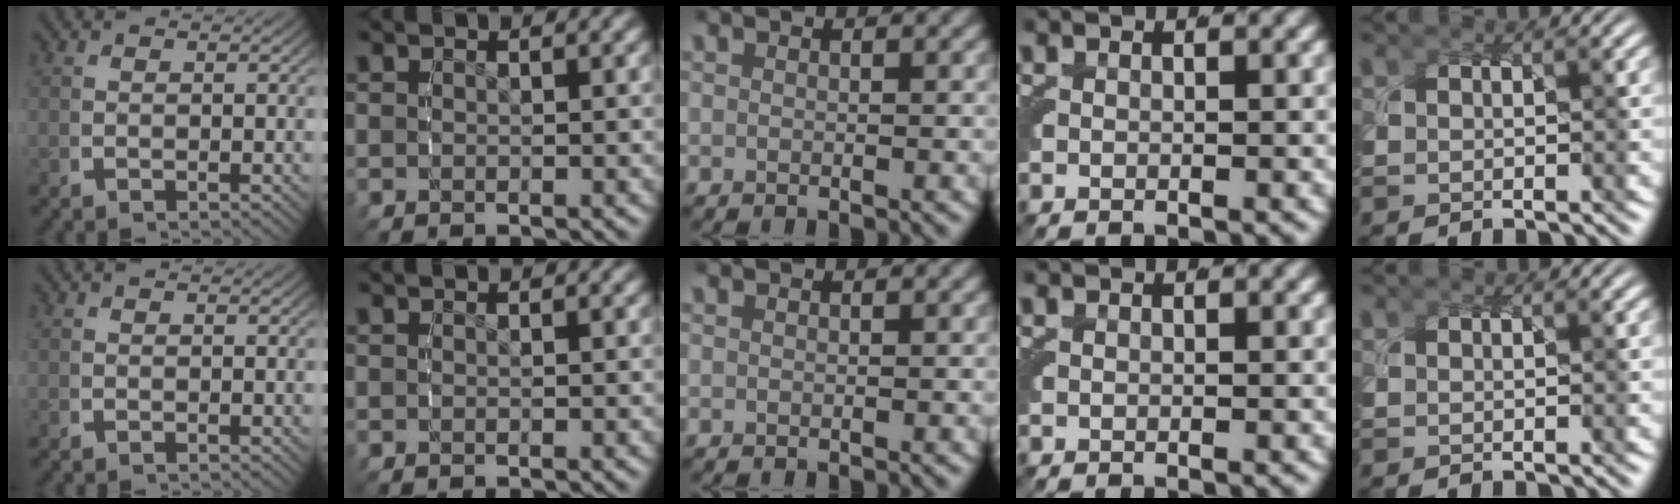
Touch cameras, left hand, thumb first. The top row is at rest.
{}